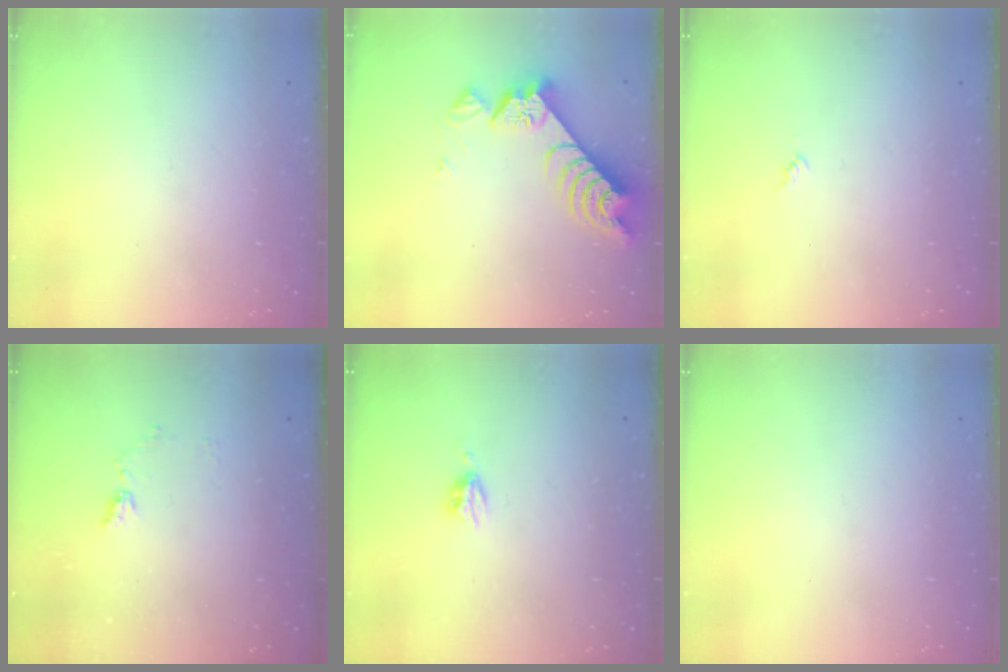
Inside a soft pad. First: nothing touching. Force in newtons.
{"total": 8.4, "press": 8.3, "slide": 0.9}
{"total": 3.3, "press": 3.3, "slide": 0.2}
{"total": 5.3, "press": 5.3, "slide": 0.6}
{"total": 3.1, "press": 3.0, "slide": 0.4}
{"total": 0.0}